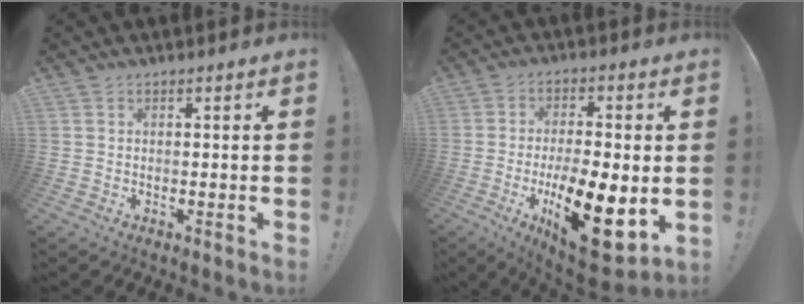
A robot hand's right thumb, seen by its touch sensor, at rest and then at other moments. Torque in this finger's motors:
{"motor_torque": [1.35, 2.20, 1.52, -1.26, 0.47]}